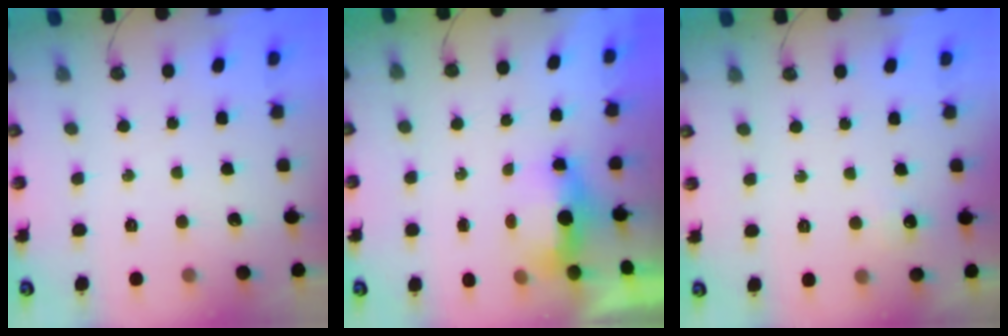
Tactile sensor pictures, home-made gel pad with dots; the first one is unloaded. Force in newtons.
{"total": 5.1, "press": 4.9, "slide": 1.3}
{"total": 4.4, "press": 4.4, "slide": 0.6}